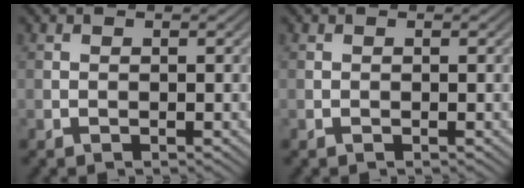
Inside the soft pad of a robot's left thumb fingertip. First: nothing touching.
{"total": 0.0}